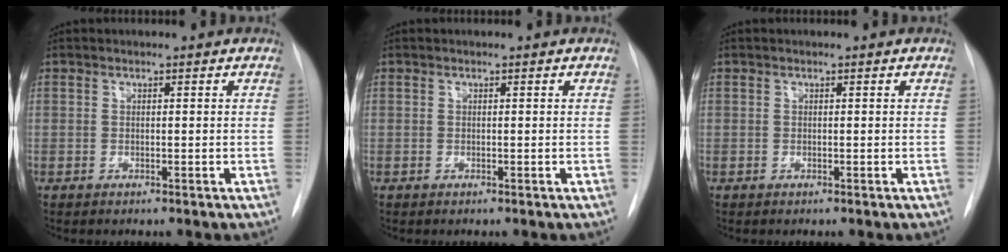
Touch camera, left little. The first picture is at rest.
{"total": 0.0}
{"total": 0.0}